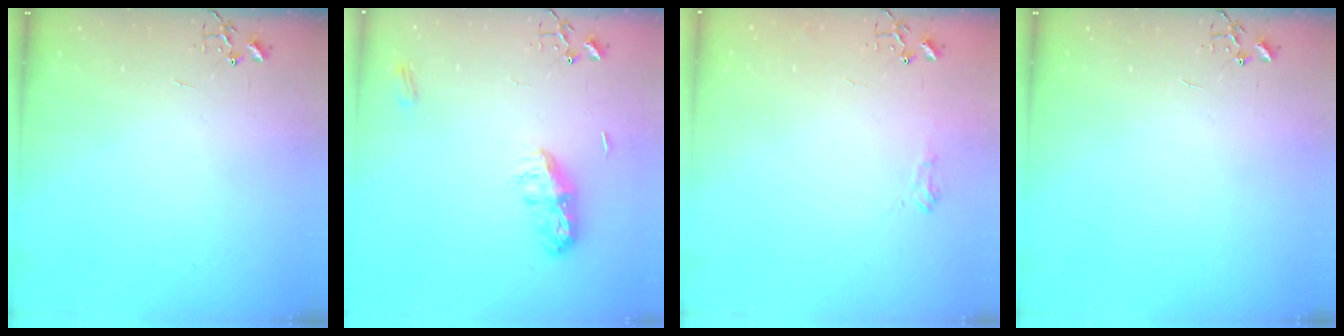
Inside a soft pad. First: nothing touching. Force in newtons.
{"total": 9.0, "press": 9.0, "slide": 0.1}
{"total": 7.1, "press": 7.1, "slide": 0.8}
{"total": 0.0}